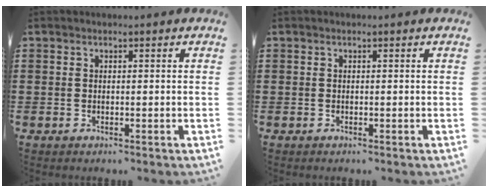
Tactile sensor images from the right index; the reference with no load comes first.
{"total": 0.0}